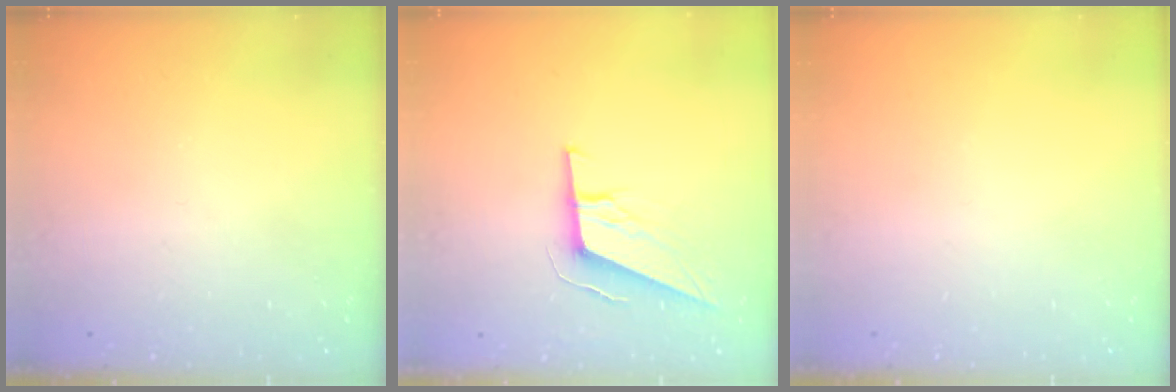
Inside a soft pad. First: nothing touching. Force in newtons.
{"total": 11.2, "press": 11.0, "slide": 2.4}
{"total": 0.0}